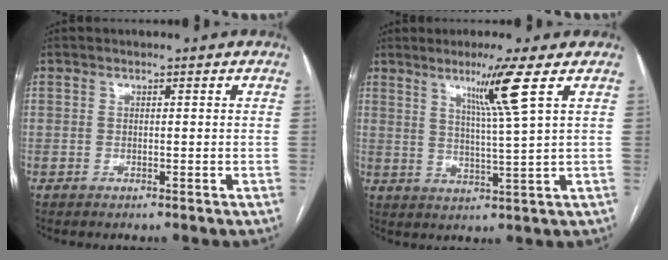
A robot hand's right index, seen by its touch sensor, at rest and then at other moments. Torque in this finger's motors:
{"motor_torque": [0.55, 0.27, 0.45, 0.12]}